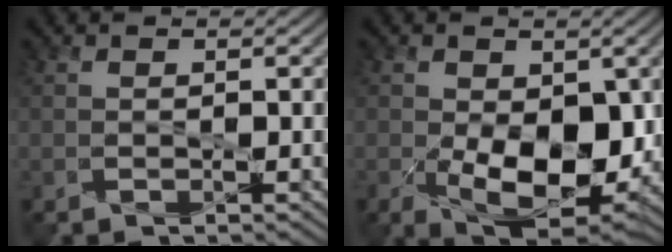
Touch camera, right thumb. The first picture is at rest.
{"total": 9.9, "force": [-1.5, 6.0, 7.7], "torque": [-0.137, -0.028, -0.016]}